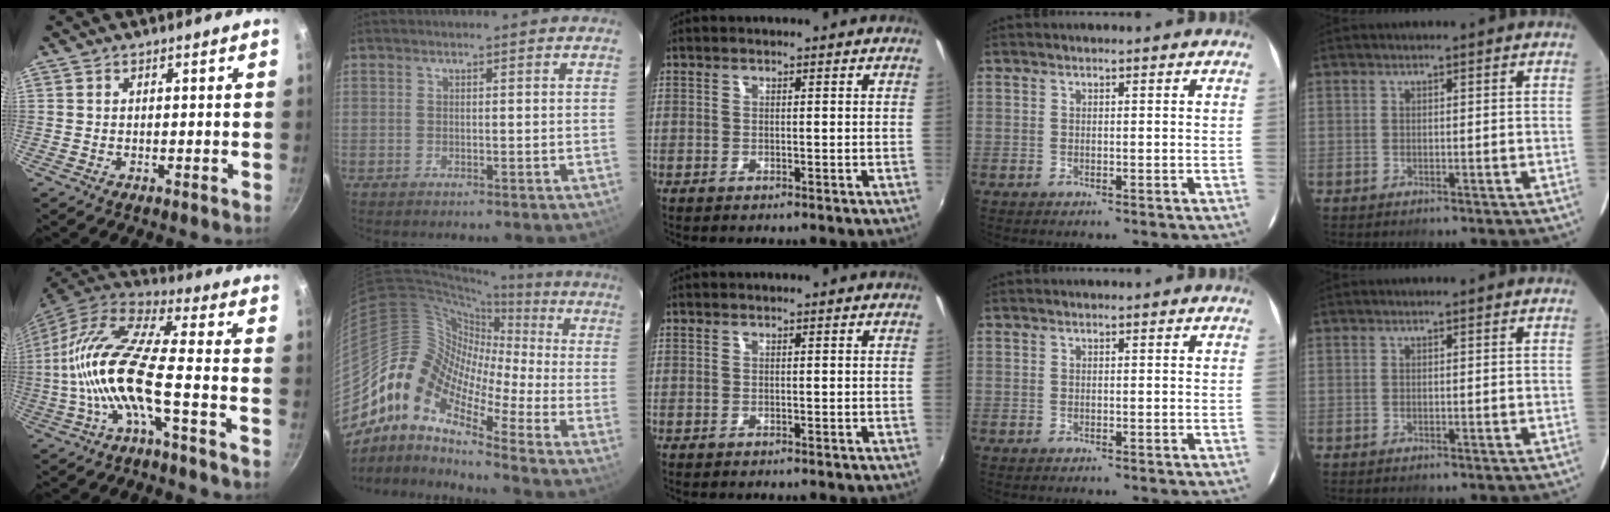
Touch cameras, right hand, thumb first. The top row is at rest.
{"thumb": {"total": 15.9, "force": [-4.0, 3.7, 14.9], "torque": [-0.301, 0.044, -0.088]}, "index": {"total": 11.9, "force": [-6.3, 6.1, 8.1], "torque": [-0.128, 0.014, -0.149]}}